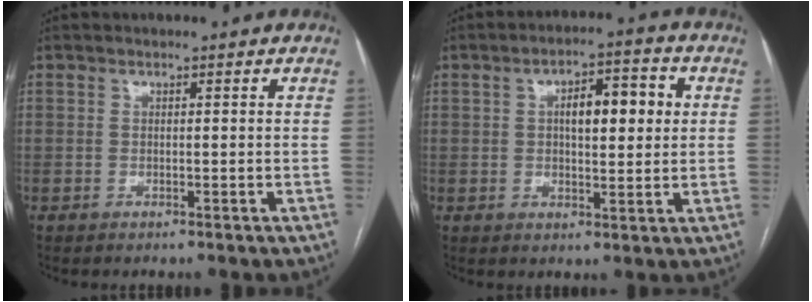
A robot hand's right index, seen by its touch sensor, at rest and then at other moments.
{"total": 8.2, "force": [1.6, 2.9, 7.5], "torque": [-0.113, 0.020, 0.024]}